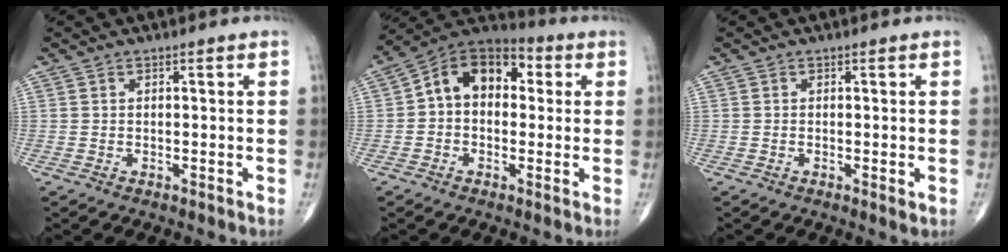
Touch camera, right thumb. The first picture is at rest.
{"total": 12.6, "force": [1.7, 8.7, 8.9], "torque": [-0.109, 0.039, 0.010]}
{"total": 1.0, "force": [-0.1, 0.2, 1.0], "torque": [-0.019, -0.006, -0.002]}